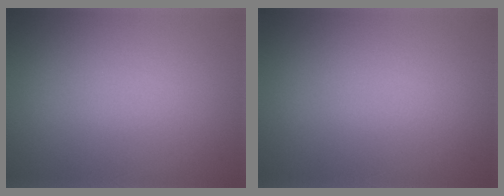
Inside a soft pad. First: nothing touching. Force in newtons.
{"total": 0.0}